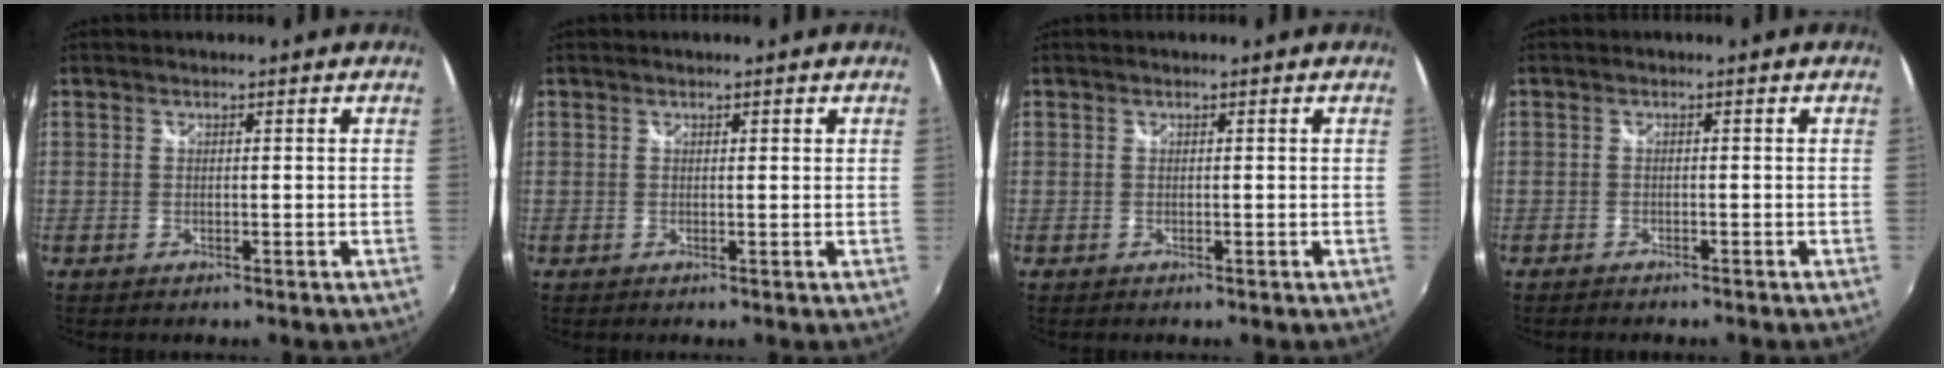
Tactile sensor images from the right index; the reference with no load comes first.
{"total": 0.5, "force": [0.3, 0.2, 0.3], "torque": [-0.005, 0.001, 0.003]}
{"total": 0.0}
{"total": 1.6, "force": [-1.5, 0.5, 0.3], "torque": [-0.015, -0.005, -0.029]}